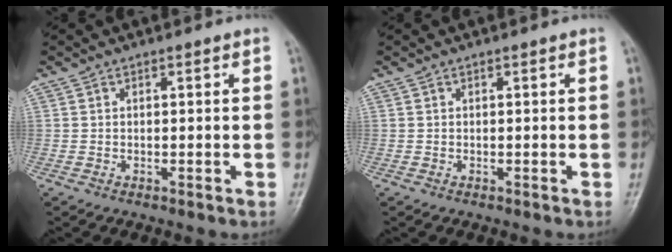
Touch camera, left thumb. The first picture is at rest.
{"total": 0.0}